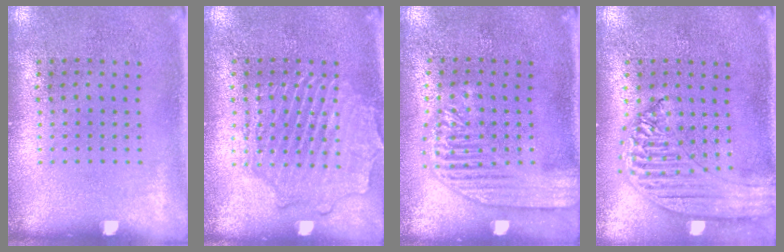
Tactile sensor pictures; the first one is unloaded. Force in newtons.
{"total": 2.6, "press": 2.6, "slide": 0.2}
{"total": 2.0, "press": 1.8, "slide": 0.7}
{"total": 1.7, "press": 1.6, "slide": 0.5}